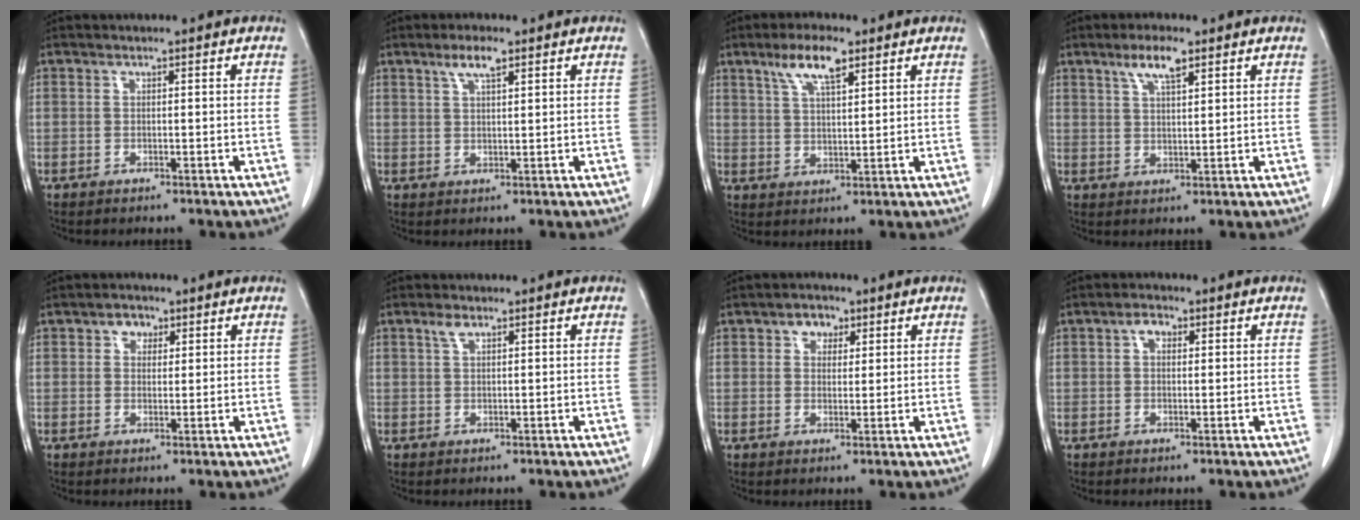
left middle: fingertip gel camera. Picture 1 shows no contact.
{"total": 3.4, "force": [2.2, 0.6, 2.6], "torque": [-0.054, 0.004, 0.042]}
{"total": 6.7, "force": [4.2, 1.5, 5.0], "torque": [-0.102, 0.007, 0.077]}
{"total": 4.9, "force": [3.1, 1.0, 3.6], "torque": [-0.074, 0.004, 0.057]}
{"total": 2.3, "force": [1.2, 1.7, 1.0], "torque": [-0.018, 0.005, 0.018]}
{"total": 1.5, "force": [1.0, 0.6, 1.0], "torque": [-0.023, 0.006, 0.020]}
{"total": 3.0, "force": [1.6, 2.1, 1.4], "torque": [-0.022, 0.008, 0.025]}
{"total": 2.1, "force": [0.8, 1.3, 1.4], "torque": [-0.026, 0.008, 0.012]}